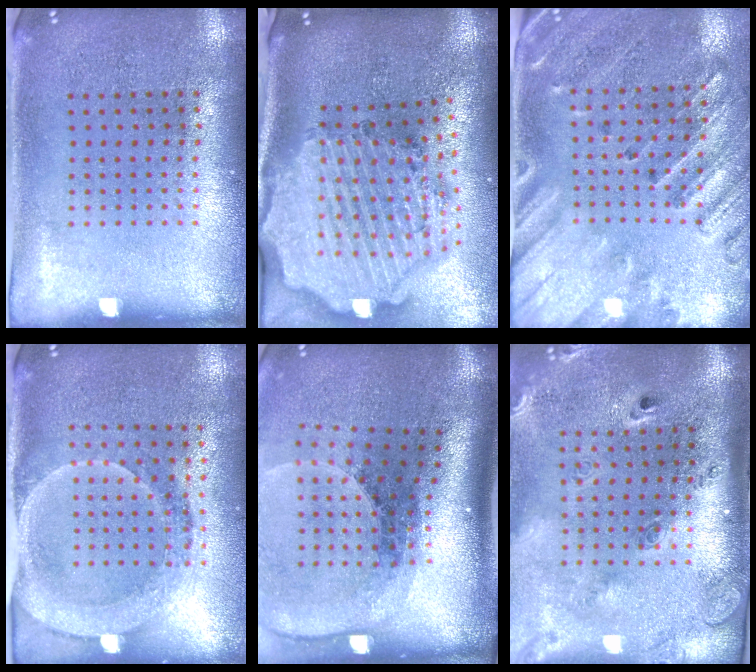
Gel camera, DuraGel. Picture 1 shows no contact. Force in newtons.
{"total": 3.7, "press": 3.1, "slide": 2.0}
{"total": 2.4, "press": 2.1, "slide": 1.3}
{"total": 1.8, "press": 1.6, "slide": 0.7}
{"total": 2.7, "press": 1.9, "slide": 1.9}
{"total": 2.9, "press": 2.0, "slide": 2.1}